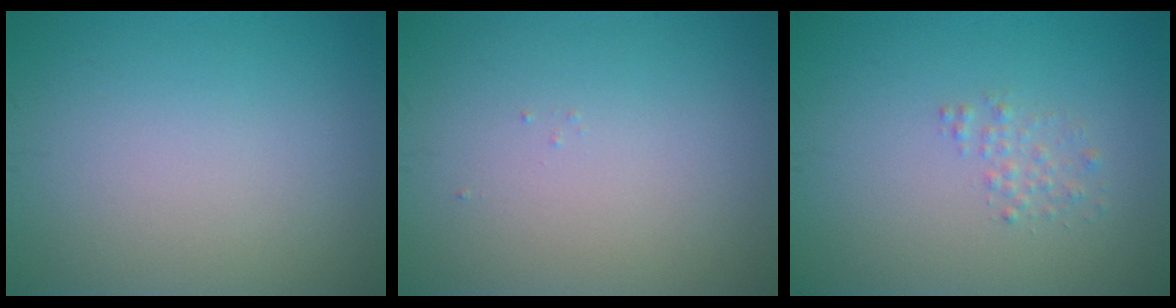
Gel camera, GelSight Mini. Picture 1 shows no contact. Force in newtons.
{"total": 0.0}
{"total": 1.2, "press": 1.2, "slide": 0.0}